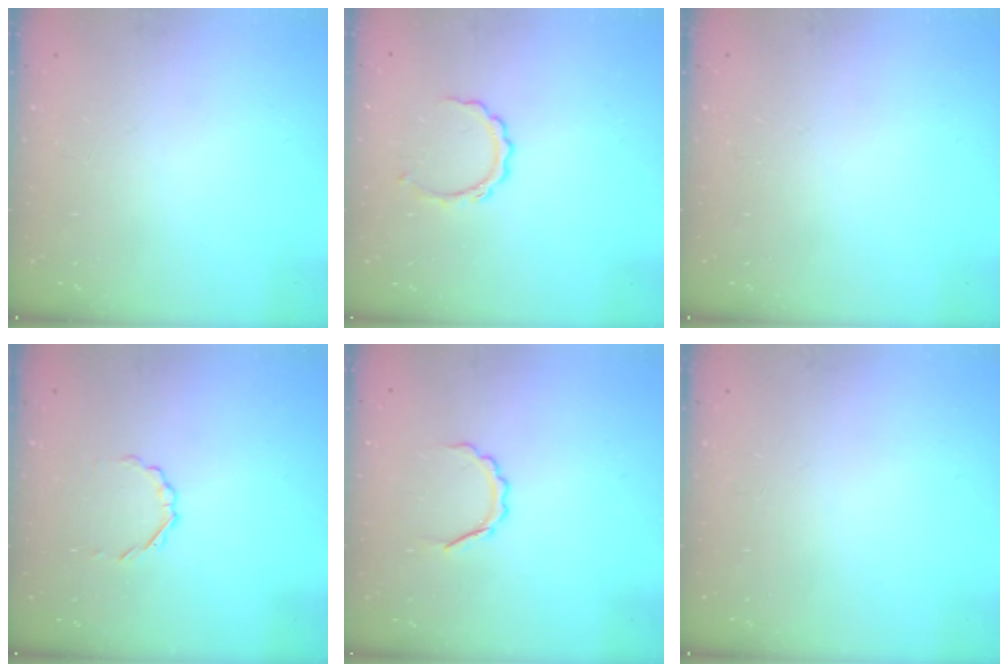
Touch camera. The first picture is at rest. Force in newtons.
{"total": 5.9, "press": 5.9, "slide": 0.2}
{"total": 0.0}
{"total": 2.2, "press": 2.1, "slide": 0.7}
{"total": 3.9, "press": 3.8, "slide": 0.6}
{"total": 0.0}